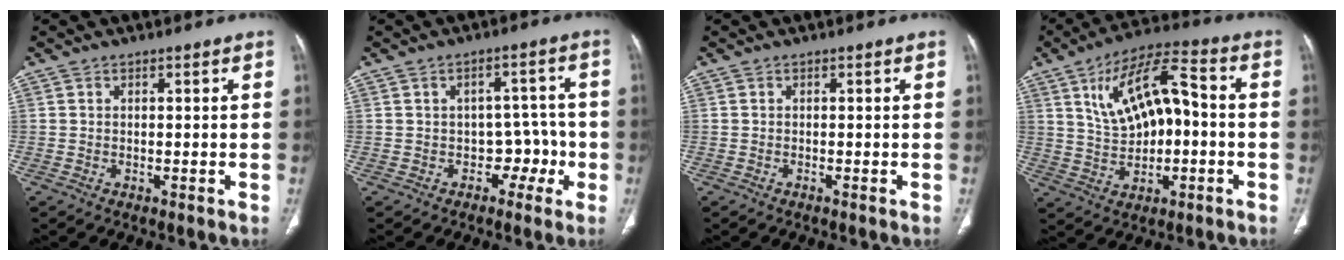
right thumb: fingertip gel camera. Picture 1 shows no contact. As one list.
[{"total": 5.2, "force": [-1.9, 4.1, 2.5], "torque": [0.005, 0.033, -0.030]}, {"total": 0.0}, {"total": 14.1, "force": [1.7, 6.9, 12.2], "torque": [-0.196, 0.030, 0.030]}]